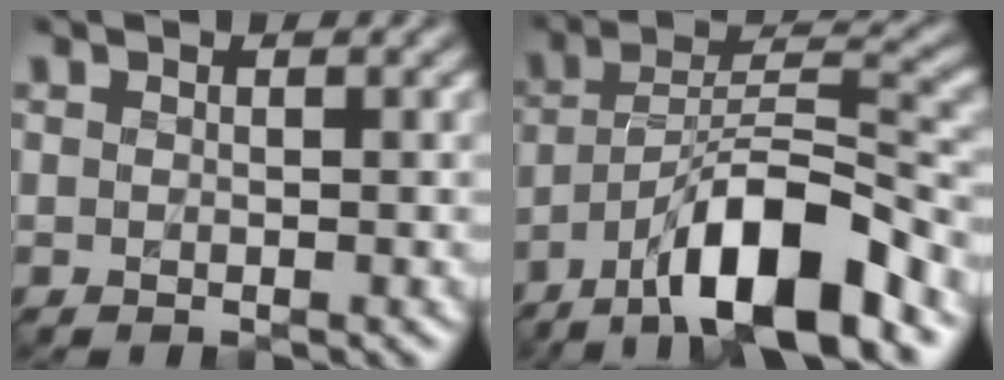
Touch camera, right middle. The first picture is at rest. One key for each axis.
{"total": 10.8, "fx": -6.5, "fy": 2.8, "fz": 8.2, "tx": -0.135, "ty": 0.019, "tz": -0.118}